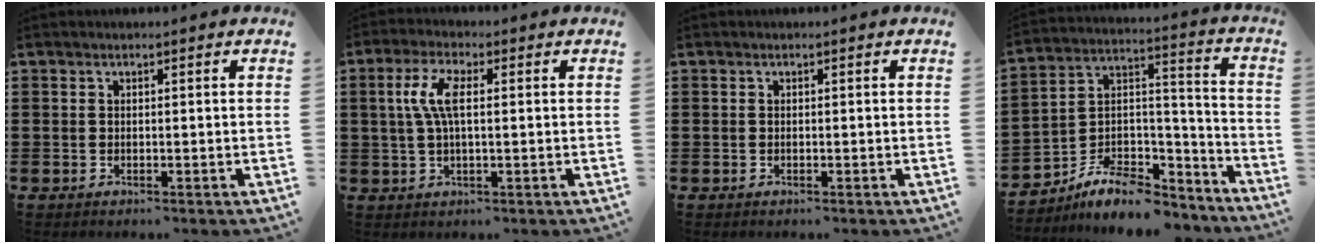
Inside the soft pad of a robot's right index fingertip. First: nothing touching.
{"total": 6.0, "force": [0.6, 2.2, 5.5], "torque": [-0.120, 0.007, 0.003]}
{"total": 0.0}
{"total": 8.4, "force": [-6.8, 3.9, 3.0], "torque": [-0.056, 0.012, -0.126]}